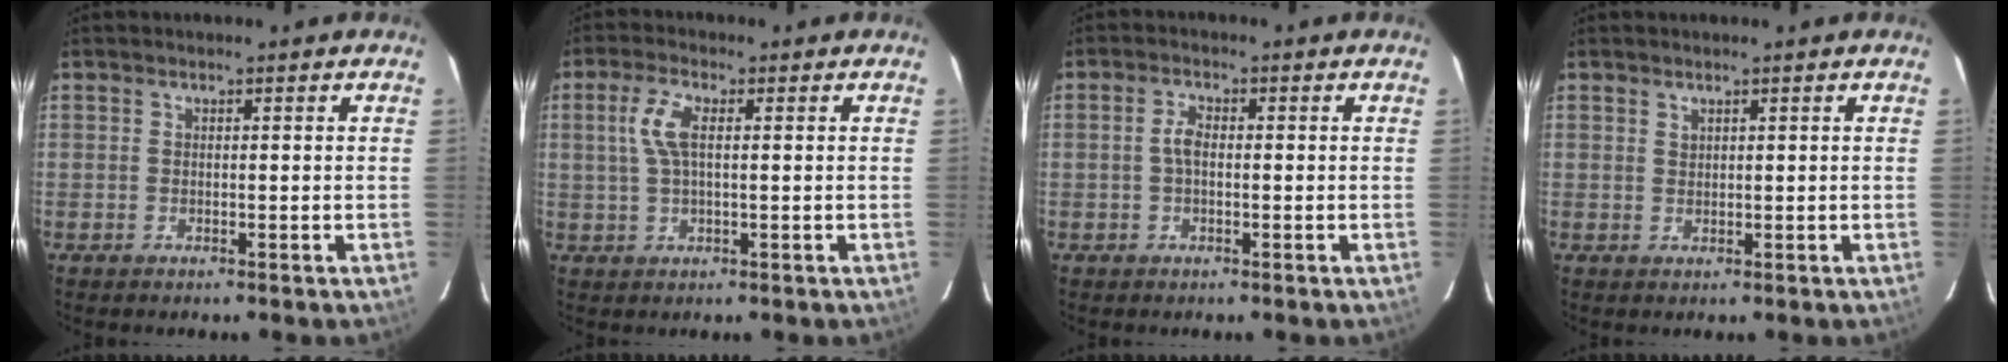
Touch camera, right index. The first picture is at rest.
{"total": 5.3, "force": [1.0, 1.9, 4.8], "torque": [-0.102, 0.009, 0.024]}
{"total": 2.4, "force": [-0.1, 1.3, 2.0], "torque": [-0.042, 0.007, -0.002]}
{"total": 0.8, "force": [0.7, 0.4, 0.1], "torque": [-0.002, 0.001, 0.013]}